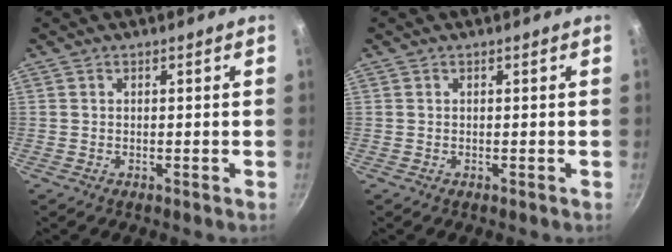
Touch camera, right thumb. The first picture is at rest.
{"total": 0.0}